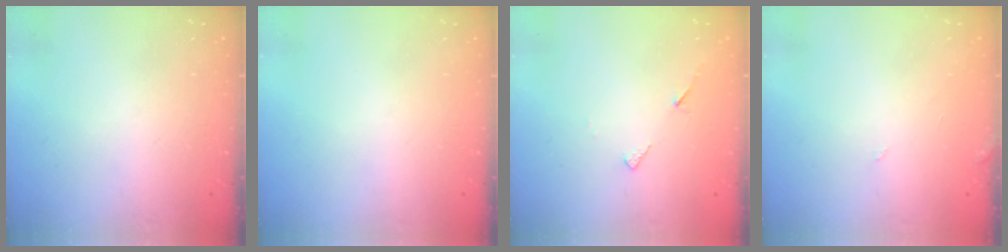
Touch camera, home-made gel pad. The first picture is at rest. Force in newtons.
{"total": 0.0}
{"total": 6.1, "press": 6.1, "slide": 0.5}
{"total": 1.5, "press": 1.5, "slide": 0.1}